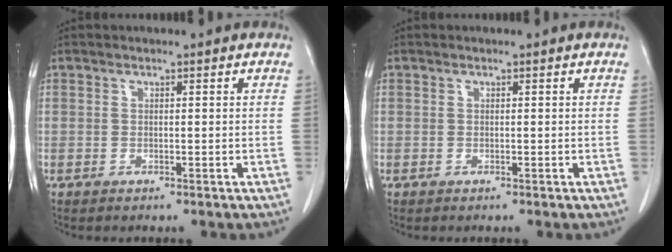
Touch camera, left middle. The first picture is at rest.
{"total": 0.0}